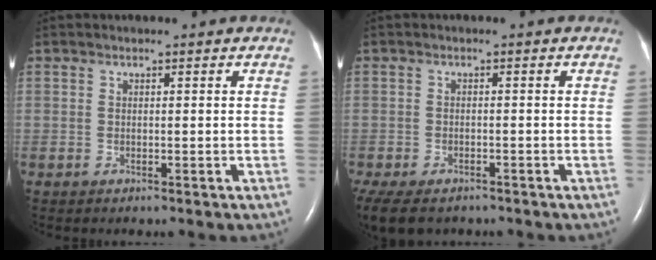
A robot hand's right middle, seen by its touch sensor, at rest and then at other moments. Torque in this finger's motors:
{"motor_torque": [0.80, -0.80, 0.10, 0.03]}